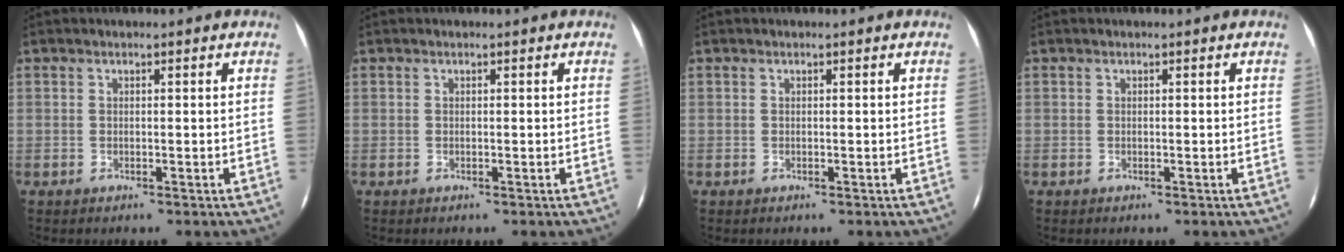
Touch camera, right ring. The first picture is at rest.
{"total": 0.0}
{"total": 0.0}
{"total": 0.0}